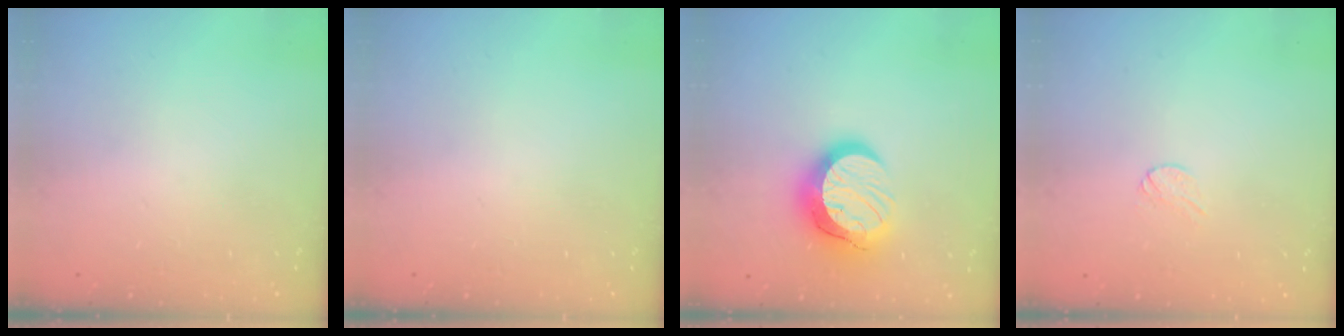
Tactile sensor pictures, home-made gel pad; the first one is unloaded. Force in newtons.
{"total": 0.0}
{"total": 15.2, "press": 15.1, "slide": 1.1}
{"total": 4.5, "press": 4.4, "slide": 0.5}